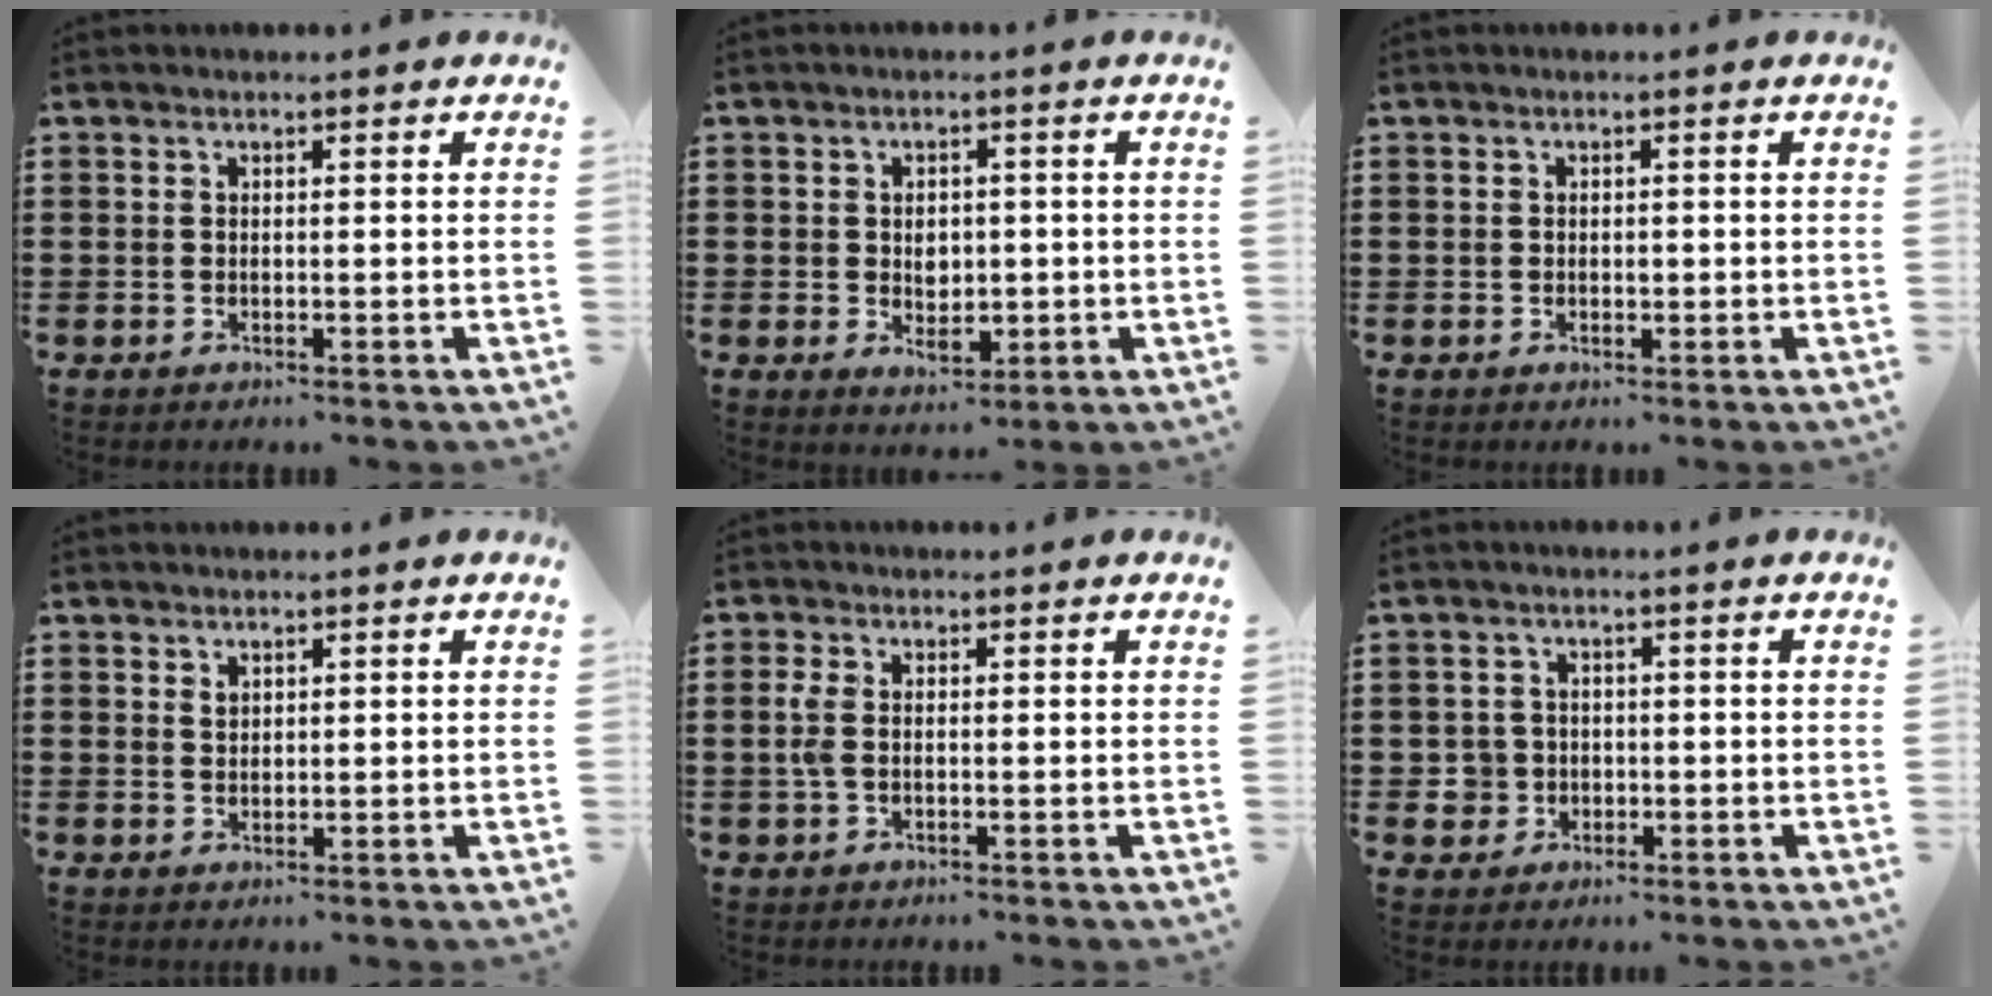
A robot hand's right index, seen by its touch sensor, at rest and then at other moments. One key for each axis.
{"total": 3.4, "fx": -0.1, "fy": 2.6, "fz": 2.3, "tx": -0.033, "ty": 0.000, "tz": -0.007}
{"total": 0.8, "fx": 0.1, "fy": 0.5, "fz": 0.6, "tx": -0.013, "ty": 0.002, "tz": 0.001}
{"total": 1.0, "fx": 0.7, "fy": 0.7, "fz": 0.3, "tx": -0.008, "ty": 0.003, "tz": 0.014}
{"total": 2.6, "fx": -0.3, "fy": 1.3, "fz": 2.2, "tx": -0.064, "ty": -0.005, "tz": -0.012}
{"total": 3.1, "fx": -0.7, "fy": 2.9, "fz": 0.4, "tx": -0.022, "ty": 0.005, "tz": -0.019}